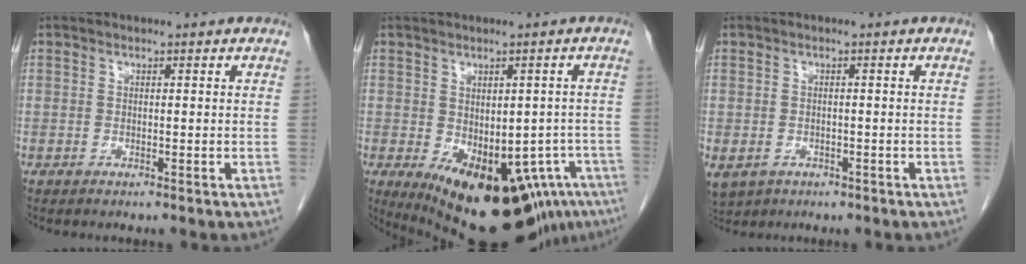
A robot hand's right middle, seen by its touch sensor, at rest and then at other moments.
{"total": 20.2, "force": [-12.0, 8.8, 13.6], "torque": [-0.174, -0.027, -0.136]}
{"total": 13.7, "force": [-6.2, 10.9, 5.6], "torque": [-0.175, -0.017, -0.076]}